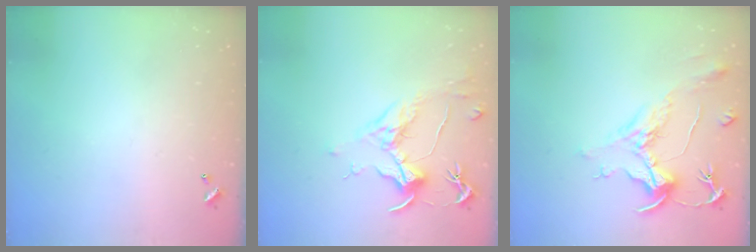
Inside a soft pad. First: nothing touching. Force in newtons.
{"total": 1.6, "press": 1.4, "slide": 0.8}
{"total": 2.2, "press": 1.7, "slide": 1.4}